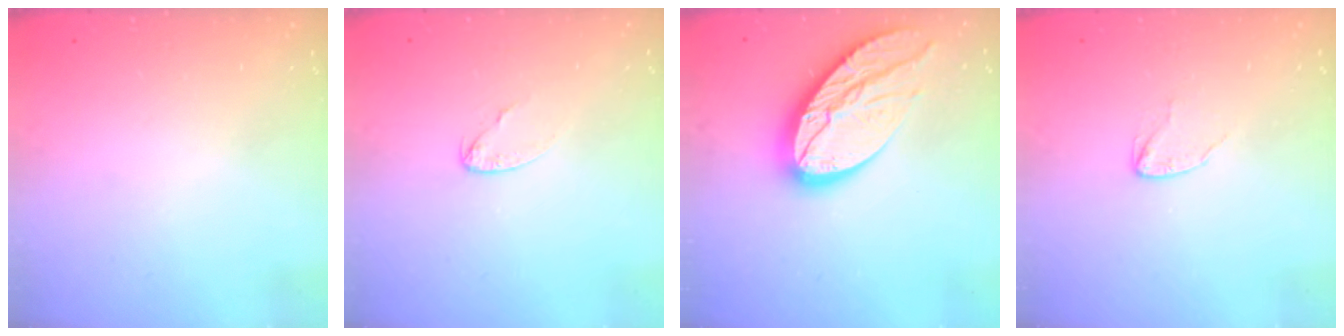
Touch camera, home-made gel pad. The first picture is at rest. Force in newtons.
{"total": 3.9, "press": 3.9, "slide": 0.4}
{"total": 16.4, "press": 16.3, "slide": 1.1}
{"total": 2.7, "press": 2.7, "slide": 0.2}